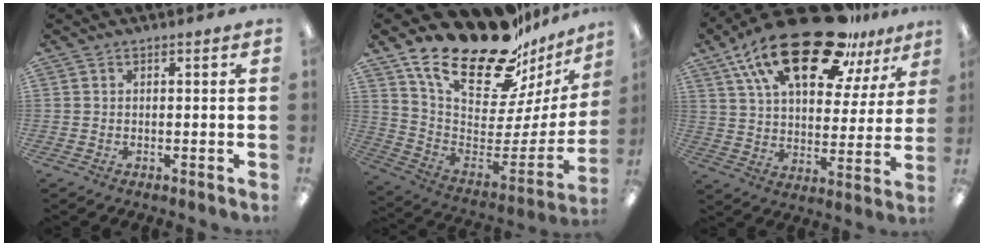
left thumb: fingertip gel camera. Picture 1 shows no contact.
{"total": 25.9, "force": [18.7, 10.0, 14.9], "torque": [-0.256, -0.136, 0.327]}
{"total": 25.0, "force": [16.4, 10.3, 15.8], "torque": [-0.277, -0.087, 0.282]}